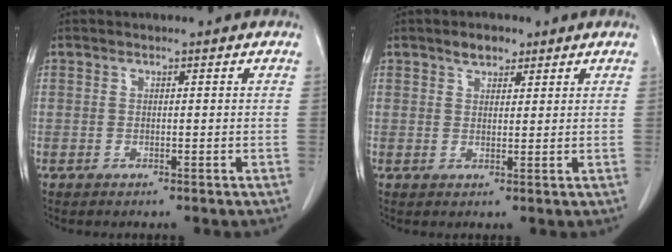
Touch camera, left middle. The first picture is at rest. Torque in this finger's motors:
{"motor_torque": [0.31, -0.29, 0.00, 0.00]}